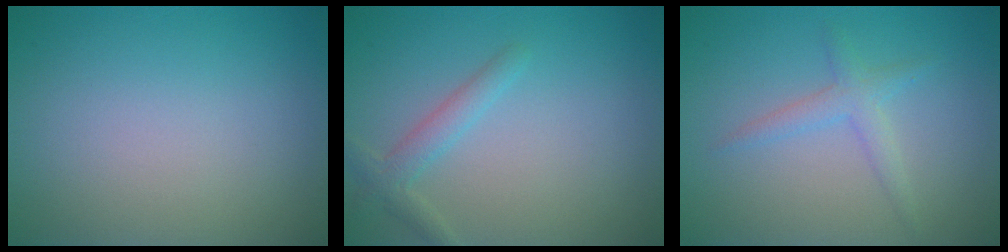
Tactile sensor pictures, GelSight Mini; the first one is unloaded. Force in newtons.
{"total": 2.0, "press": 2.0, "slide": 0.1}
{"total": 1.9, "press": 1.9, "slide": 0.1}